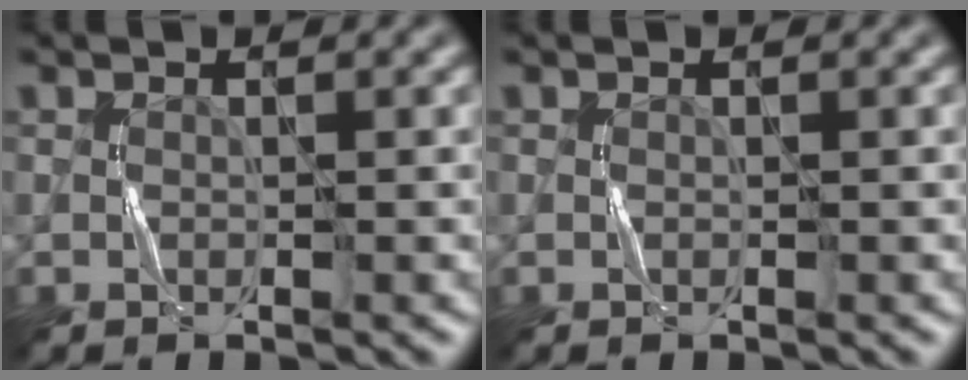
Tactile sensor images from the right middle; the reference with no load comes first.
{"total": 0.0}